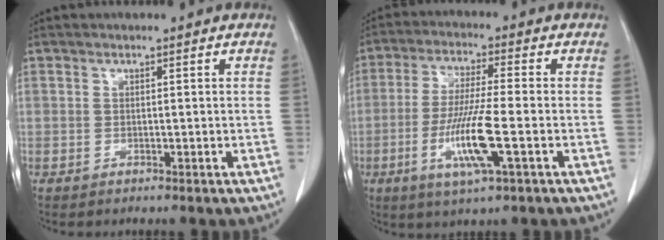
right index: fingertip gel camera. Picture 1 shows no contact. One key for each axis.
{"total": 10.0, "fx": -2.9, "fy": 0.2, "fz": 9.6, "tx": -0.185, "ty": -0.014, "tz": -0.057}